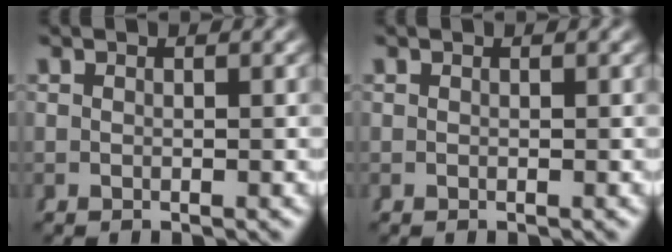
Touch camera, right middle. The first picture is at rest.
{"total": 0.0}